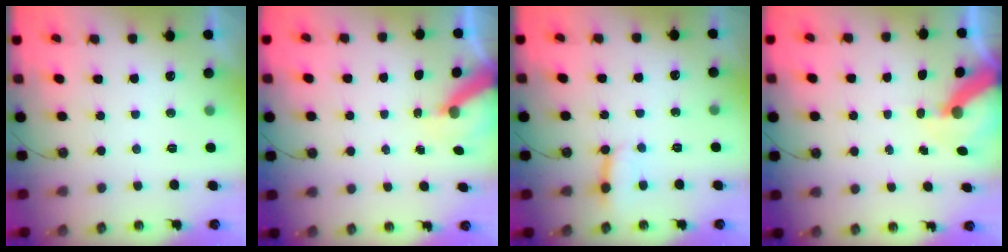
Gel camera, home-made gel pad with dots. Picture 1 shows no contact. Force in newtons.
{"total": 6.5, "press": 6.5, "slide": 0.6}
{"total": 3.2, "press": 3.2, "slide": 0.4}
{"total": 9.8, "press": 9.7, "slide": 1.0}